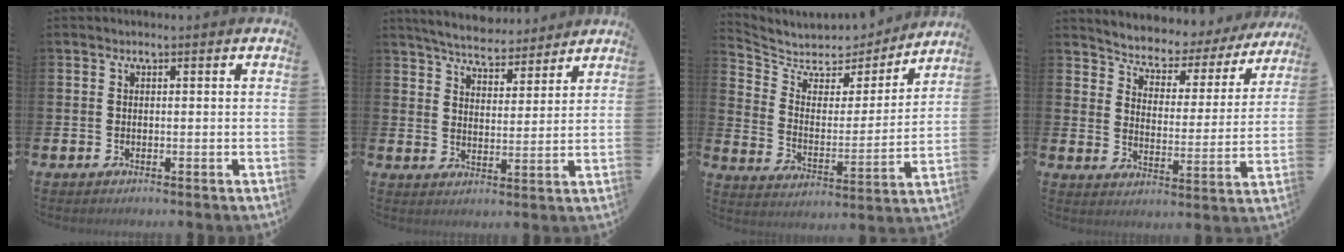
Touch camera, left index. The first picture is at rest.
{"total": 5.6, "force": [5.4, 1.1, 0.7], "torque": [-0.027, -0.033, 0.095]}
{"total": 5.8, "force": [5.2, 2.3, 0.6], "torque": [-0.049, -0.047, 0.085]}
{"total": 4.6, "force": [4.2, 1.7, 0.2], "torque": [-0.033, -0.041, 0.065]}